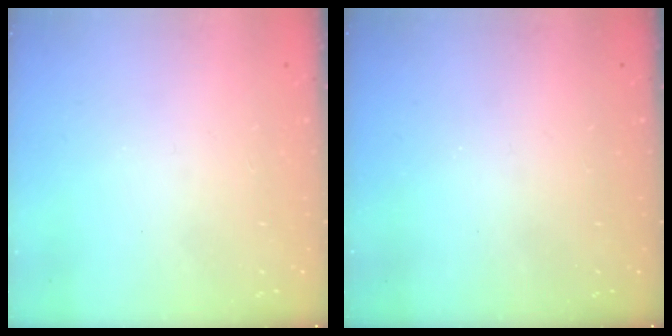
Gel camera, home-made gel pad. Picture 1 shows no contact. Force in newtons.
{"total": 0.0}